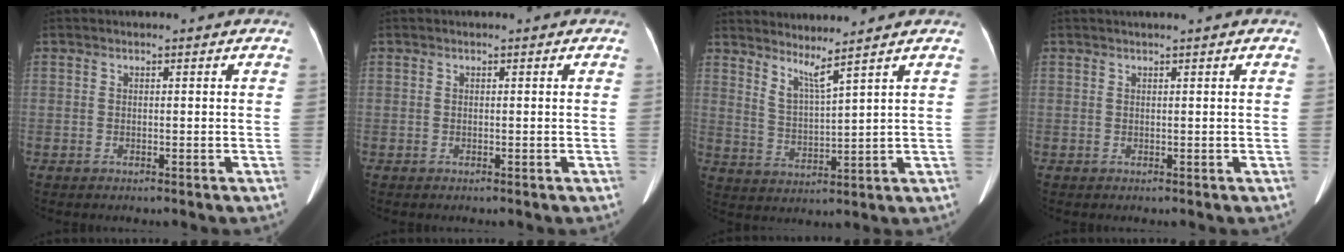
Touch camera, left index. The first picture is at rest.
{"total": 0.0}
{"total": 4.4, "force": [3.6, -1.3, 2.1], "torque": [-0.050, -0.024, 0.077]}
{"total": 1.6, "force": [1.4, -0.4, 0.8], "torque": [-0.009, 0.013, 0.030]}